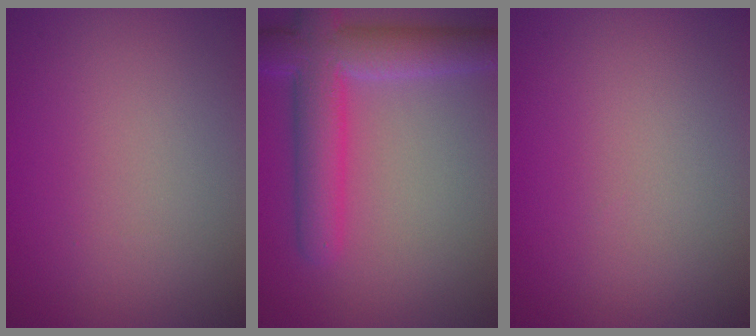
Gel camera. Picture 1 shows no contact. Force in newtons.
{"total": 7.2, "press": 7.1, "slide": 0.5}
{"total": 0.0}